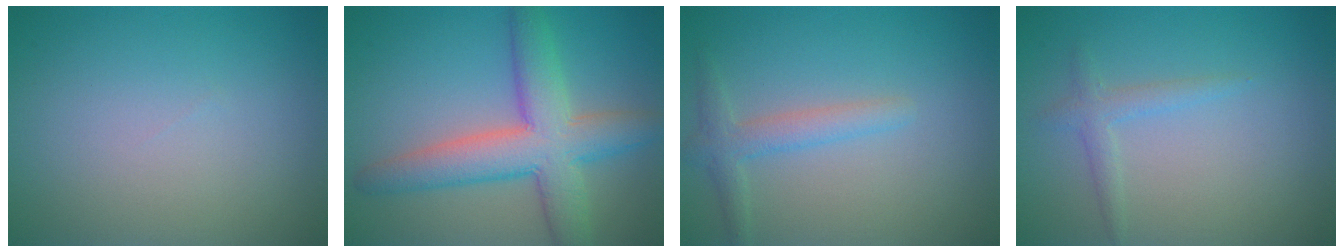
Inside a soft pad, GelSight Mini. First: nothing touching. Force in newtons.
{"total": 7.3, "press": 7.3, "slide": 0.4}
{"total": 2.3, "press": 2.3, "slide": 0.1}
{"total": 0.9, "press": 0.9, "slide": 0.1}